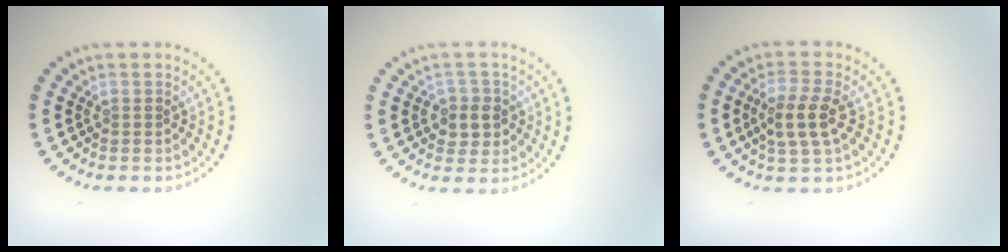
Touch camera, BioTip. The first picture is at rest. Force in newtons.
{"total": 2.6, "press": 2.4, "slide": 0.9}
{"total": 3.3, "press": 3.2, "slide": 1.1}